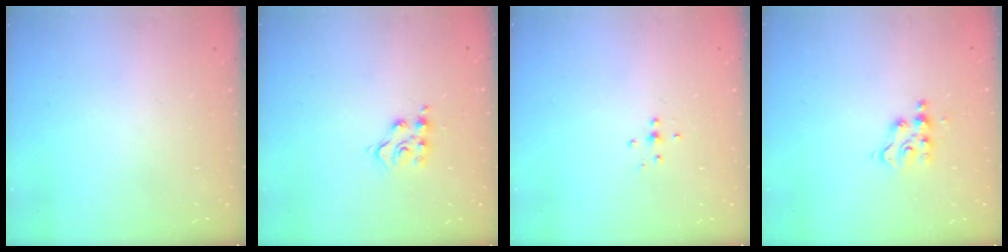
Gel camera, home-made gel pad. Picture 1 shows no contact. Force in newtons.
{"total": 7.6, "press": 7.5, "slide": 0.3}
{"total": 4.2, "press": 4.1, "slide": 0.8}
{"total": 4.7, "press": 4.7, "slide": 0.3}